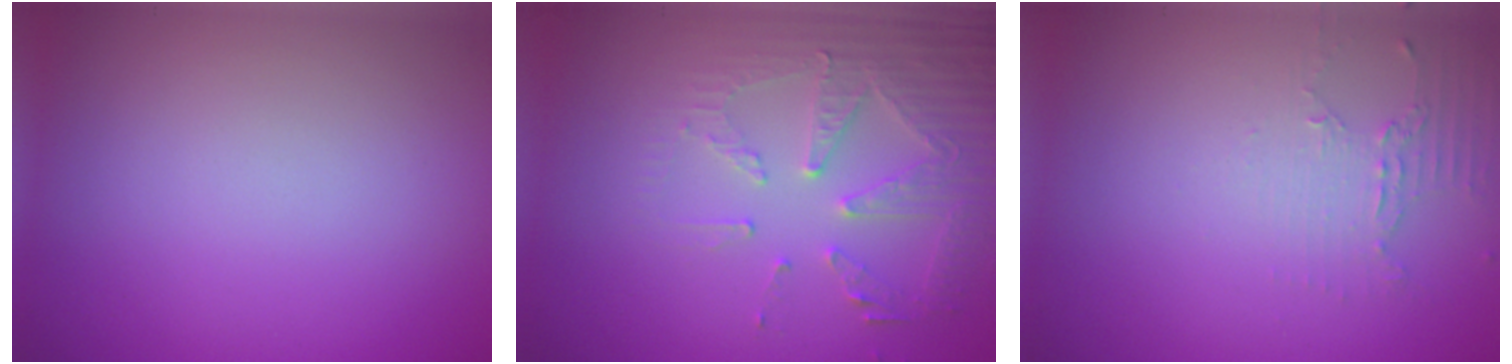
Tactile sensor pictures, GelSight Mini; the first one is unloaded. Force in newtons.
{"total": 5.3, "press": 3.7, "slide": 3.8}
{"total": 2.2, "press": 1.6, "slide": 1.5}